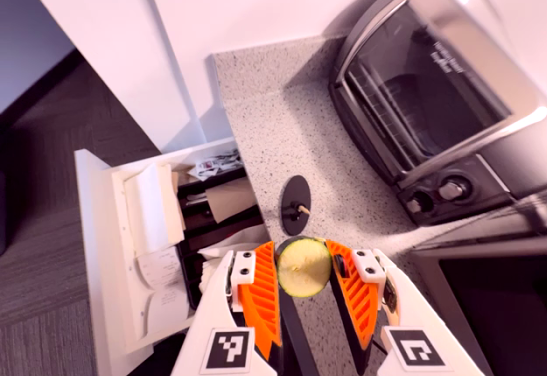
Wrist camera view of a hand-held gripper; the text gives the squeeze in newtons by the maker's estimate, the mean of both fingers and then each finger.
{"total": 8.1, "left": 8.3, "right": 8.0}